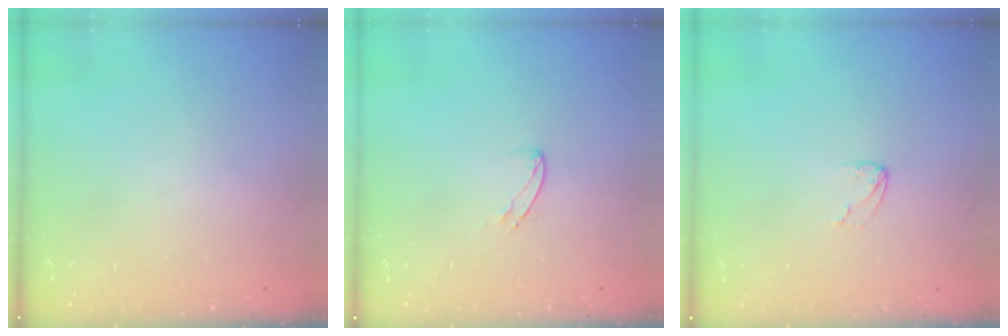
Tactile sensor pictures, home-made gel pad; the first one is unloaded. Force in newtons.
{"total": 3.9, "press": 3.8, "slide": 0.3}
{"total": 3.6, "press": 3.6, "slide": 0.3}